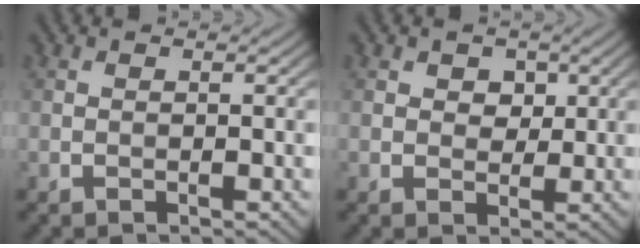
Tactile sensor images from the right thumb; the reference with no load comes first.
{"total": 2.8, "force": [1.1, 2.1, 1.5], "torque": [-0.026, -0.003, 0.011]}